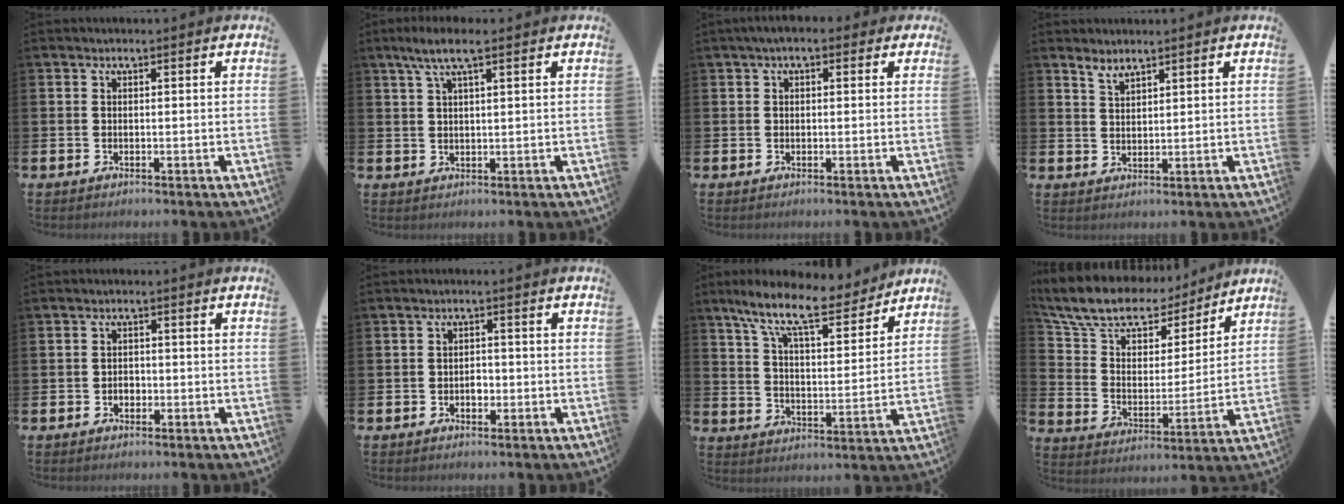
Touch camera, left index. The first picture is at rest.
{"total": 4.6, "force": [3.0, 0.8, 3.3], "torque": [-0.063, 0.000, 0.051]}
{"total": 2.3, "force": [1.3, 1.2, 1.4], "torque": [-0.025, 0.007, 0.021]}
{"total": 2.4, "force": [2.3, 0.4, 0.5], "torque": [-0.007, -0.009, 0.041]}
{"total": 1.3, "force": [-0.4, 1.1, 0.6], "torque": [-0.006, 0.003, -0.012]}
{"total": 1.6, "force": [-0.4, 1.3, 0.9], "torque": [-0.003, -0.002, -0.013]}
{"total": 11.4, "force": [9.4, 2.8, 5.8], "torque": [-0.130, -0.051, 0.160]}
{"total": 10.8, "force": [9.3, 4.4, 3.1], "torque": [-0.103, -0.058, 0.165]}